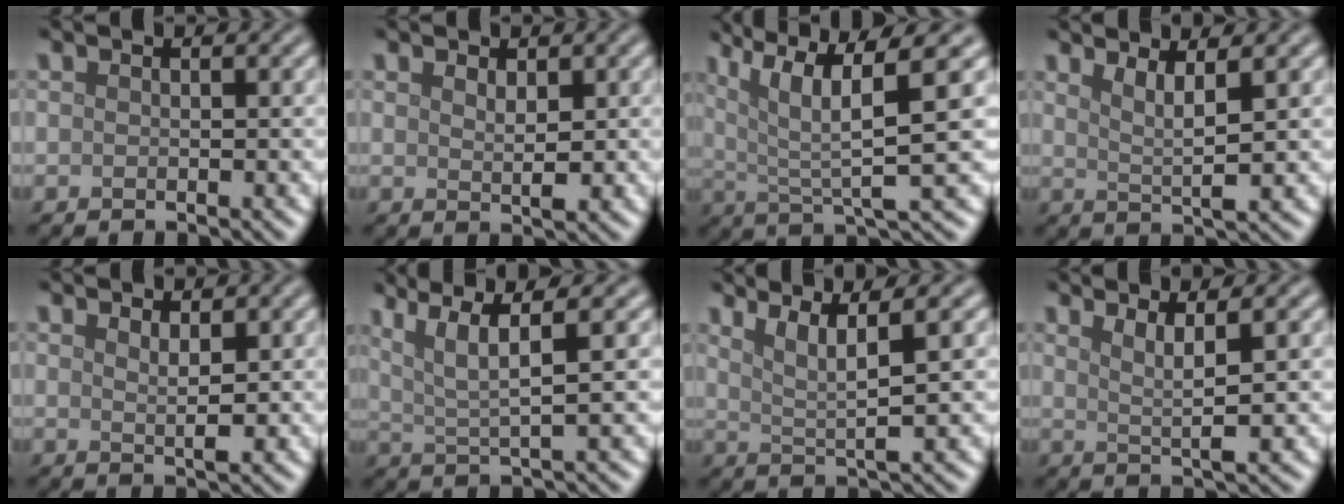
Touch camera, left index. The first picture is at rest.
{"total": 1.6, "force": [0.8, 0.7, 1.2], "torque": [-0.019, -0.006, 0.018]}
{"total": 8.3, "force": [3.5, 1.8, 7.3], "torque": [-0.125, 0.012, 0.064]}
{"total": 2.7, "force": [1.4, 0.5, 2.2], "torque": [-0.036, -0.008, 0.028]}
{"total": 1.6, "force": [0.9, 0.4, 1.3], "torque": [-0.021, -0.006, 0.017]}
{"total": 5.2, "force": [2.6, 0.9, 4.4], "torque": [-0.084, 0.008, 0.053]}
{"total": 3.6, "force": [1.9, 0.6, 3.1], "torque": [-0.054, 0.000, 0.038]}
{"total": 2.8, "force": [1.2, 0.5, 2.5], "torque": [-0.042, -0.006, 0.023]}